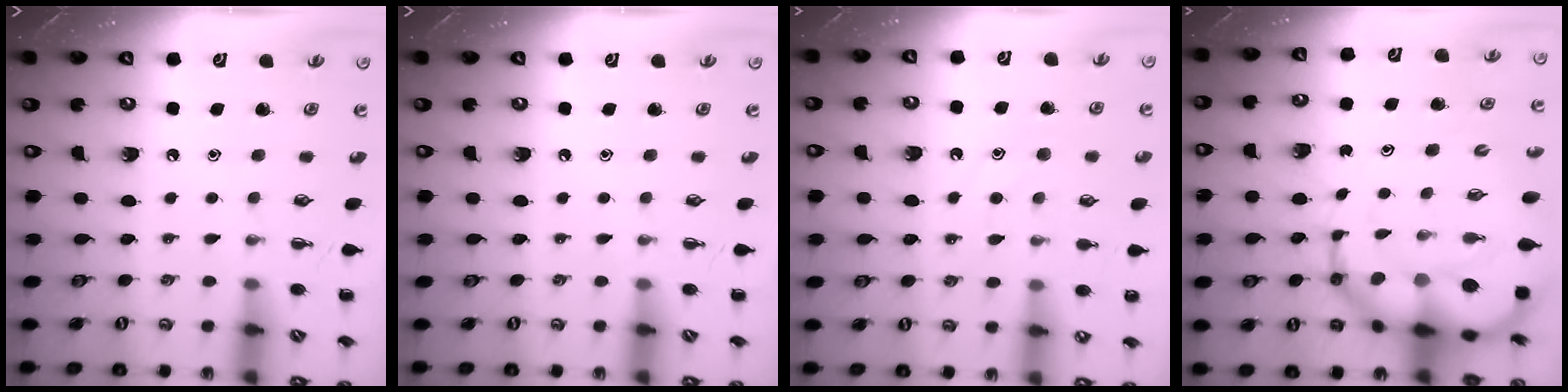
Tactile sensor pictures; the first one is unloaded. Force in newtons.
{"total": 0.0}
{"total": 9.6, "press": 9.6, "slide": 0.9}
{"total": 15.1, "press": 14.6, "slide": 3.9}